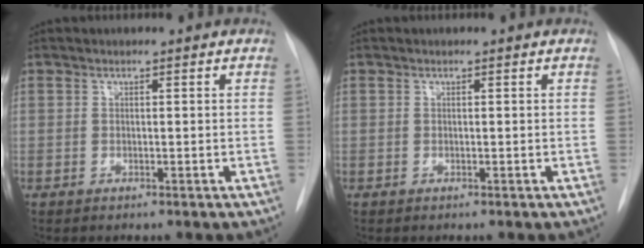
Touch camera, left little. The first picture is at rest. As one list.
[{"total": 0.0}]